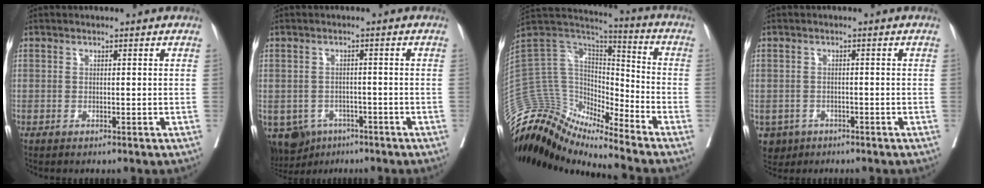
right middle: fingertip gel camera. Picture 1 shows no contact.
{"total": 7.9, "force": [-4.4, 6.2, 2.2], "torque": [-0.050, -0.001, -0.058]}
{"total": 15.2, "force": [-14.8, 2.4, 2.4], "torque": [-0.043, 0.083, -0.270]}
{"total": 3.7, "force": [-2.1, 3.1, 0.6], "torque": [-0.008, 0.004, -0.031]}